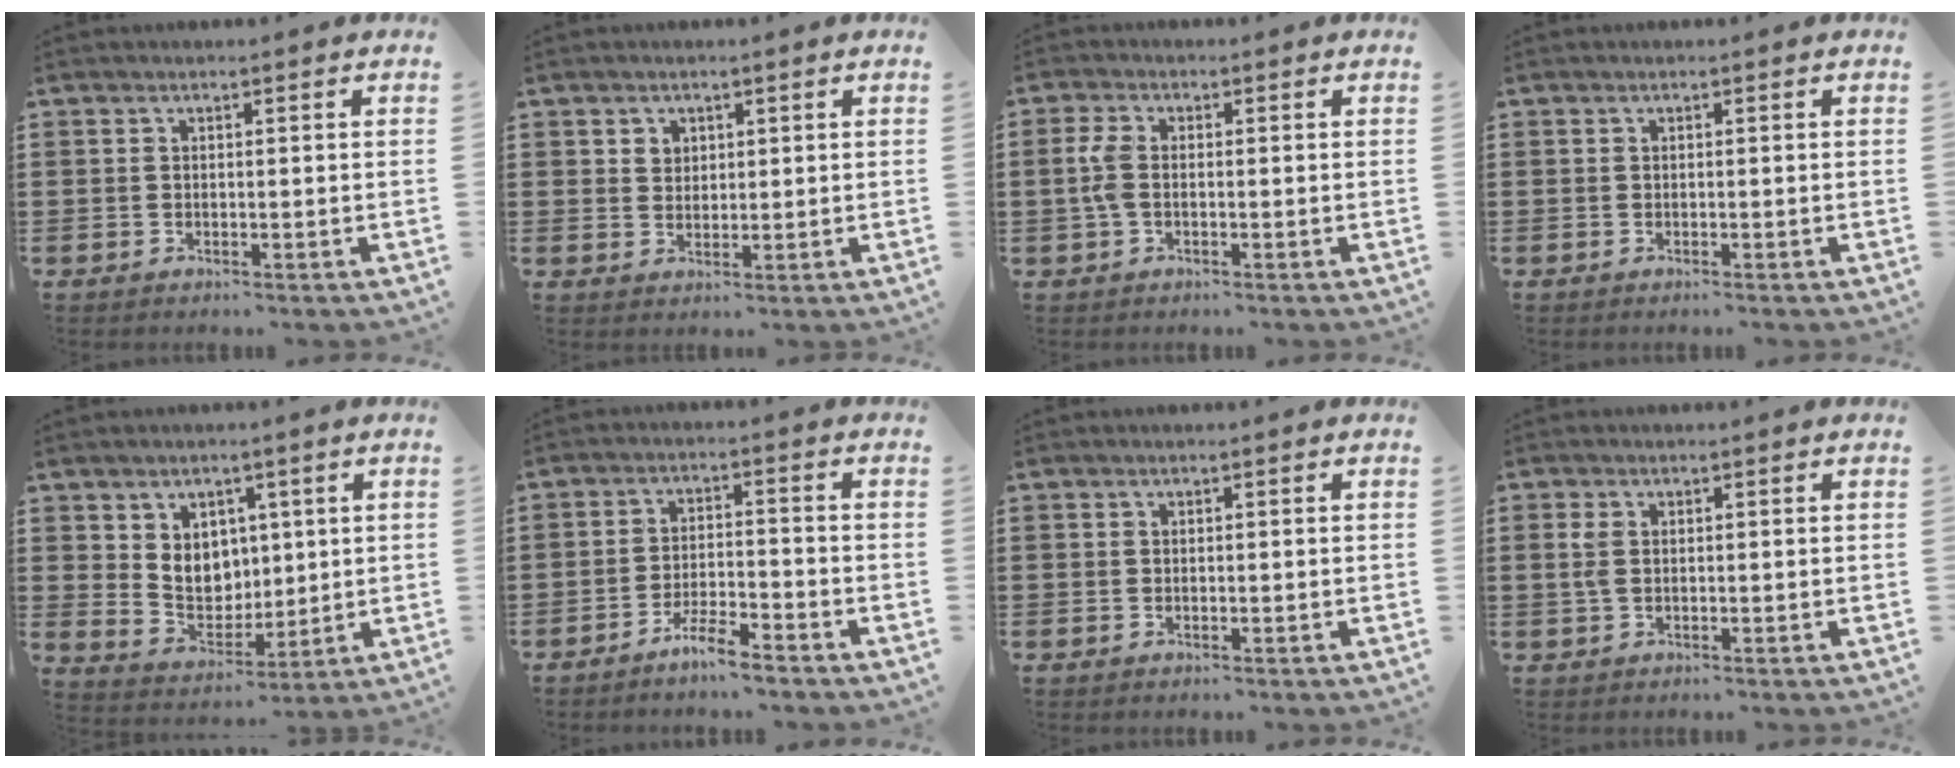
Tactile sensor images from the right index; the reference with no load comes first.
{"total": 1.9, "force": [1.1, 1.5, 0.3], "torque": [-0.011, 0.006, 0.021]}
{"total": 3.4, "force": [-0.4, 1.8, 2.9], "torque": [-0.078, -0.003, -0.013]}
{"total": 0.0}
{"total": 6.1, "force": [2.4, 5.3, 1.9], "torque": [-0.039, -0.007, 0.042]}
{"total": 4.5, "force": [-3.9, 0.3, 2.2], "torque": [-0.052, 0.001, -0.077]}
{"total": 0.0}
{"total": 2.1, "force": [0.3, 1.2, 1.6], "torque": [-0.043, 0.004, 0.001]}